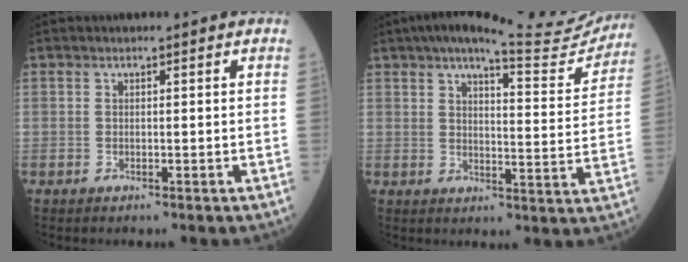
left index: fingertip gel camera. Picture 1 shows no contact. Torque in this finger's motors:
{"motor_torque": [1.05, -1.09, 0.38, 0.10]}